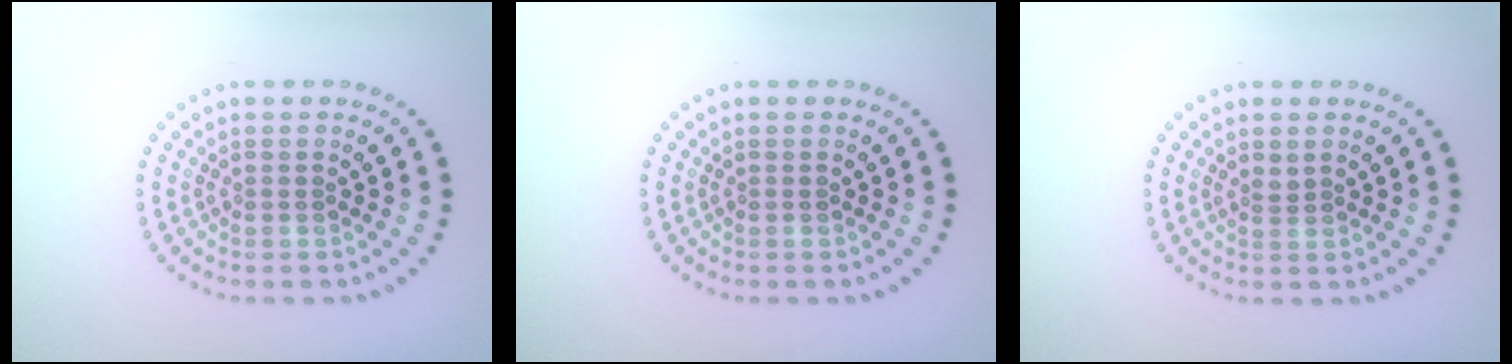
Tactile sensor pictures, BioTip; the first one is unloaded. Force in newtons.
{"total": 0.0}
{"total": 0.8, "press": 0.6, "slide": 0.5}